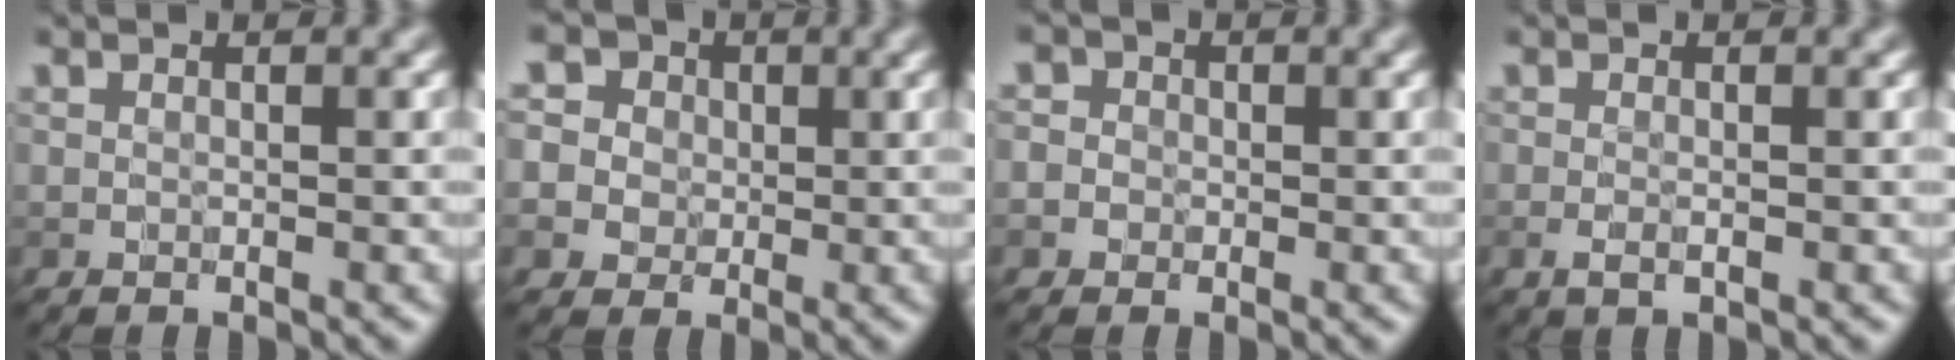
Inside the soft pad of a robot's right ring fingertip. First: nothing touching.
{"total": 8.2, "force": [3.3, 6.9, 3.0], "torque": [-0.047, 0.027, 0.023]}
{"total": 2.7, "force": [0.0, 2.7, 0.6], "torque": [0.022, 0.021, -0.035]}
{"total": 0.8, "force": [-0.3, 0.2, 0.7], "torque": [-0.013, -0.005, -0.008]}